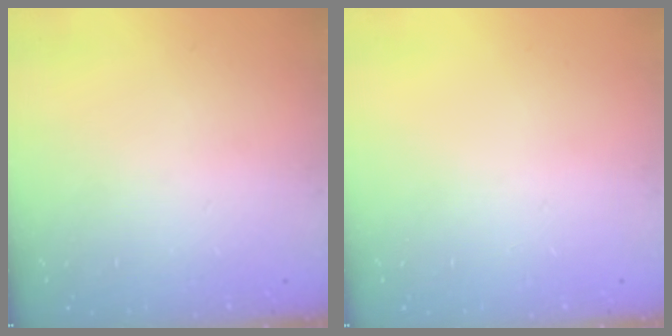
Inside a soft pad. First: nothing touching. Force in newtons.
{"total": 0.0}